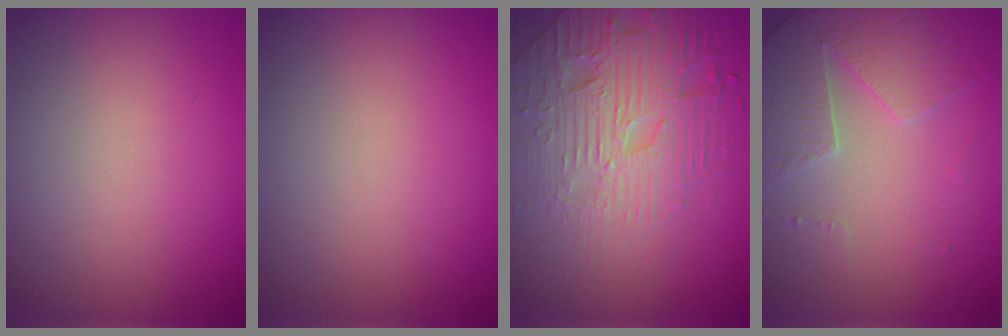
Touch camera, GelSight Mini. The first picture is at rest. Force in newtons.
{"total": 0.0}
{"total": 6.9, "press": 5.3, "slide": 4.4}
{"total": 4.7, "press": 3.4, "slide": 3.3}